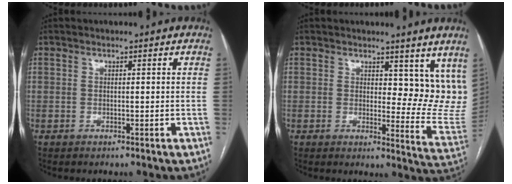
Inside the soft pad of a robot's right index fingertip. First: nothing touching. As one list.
[{"total": 10.3, "force": [7.6, 4.5, 5.3], "torque": [-0.045, -0.030, 0.081]}]